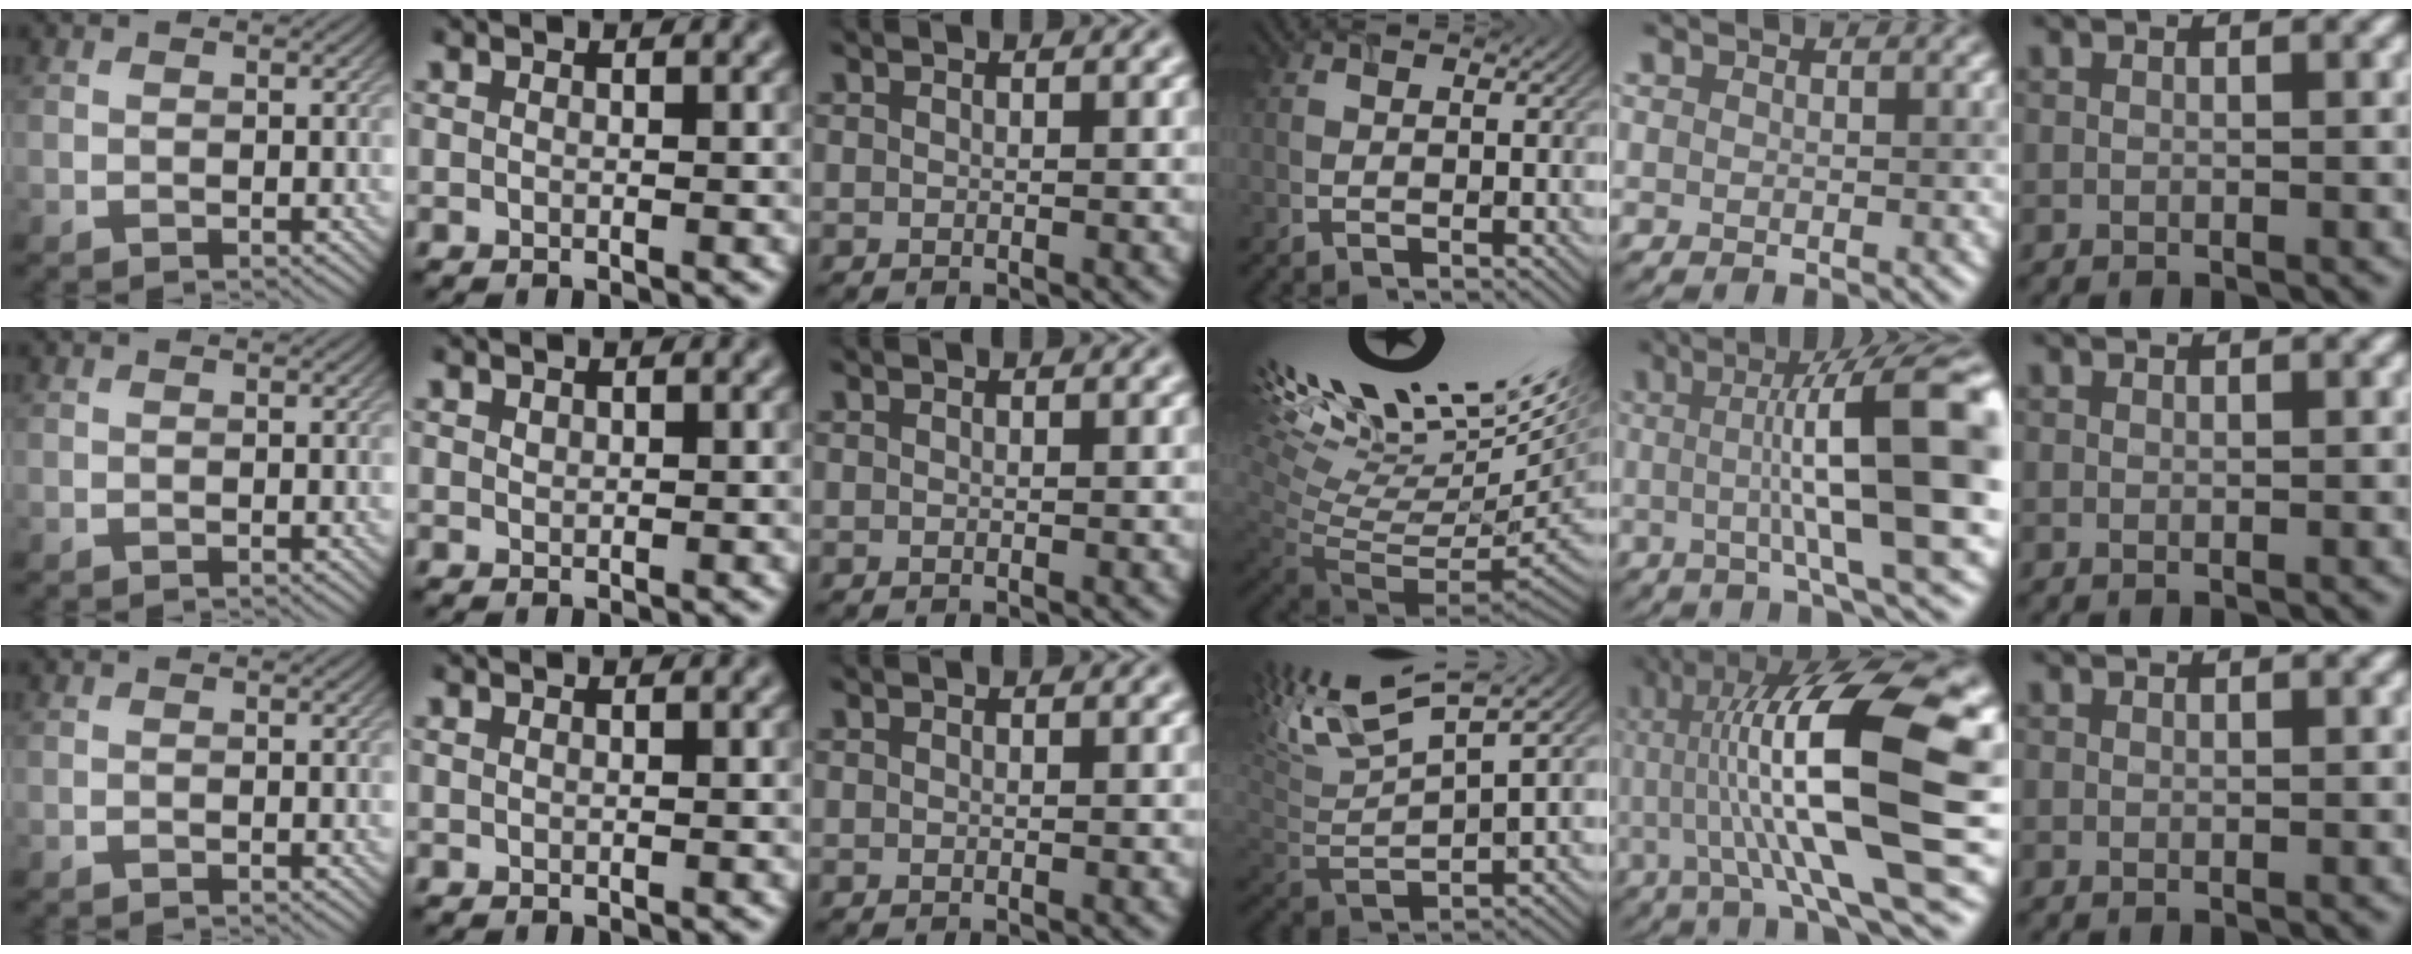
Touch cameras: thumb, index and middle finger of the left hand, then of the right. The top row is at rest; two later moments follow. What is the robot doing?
{"motion": "screw", "object": "timer"}